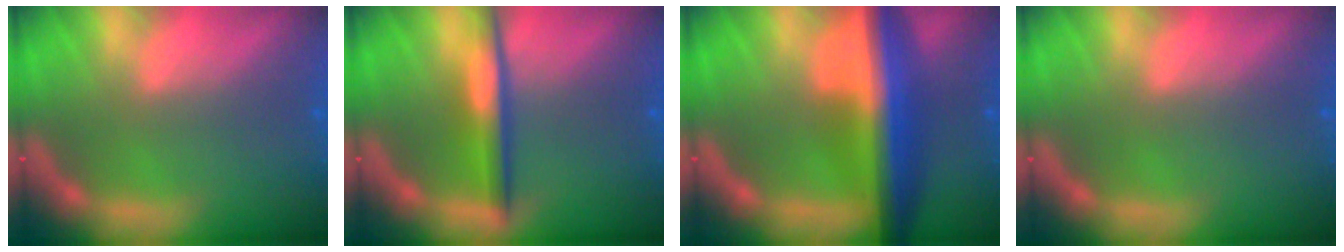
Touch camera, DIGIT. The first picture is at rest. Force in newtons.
{"total": 4.0}
{"total": 9.5}
{"total": 0.0}